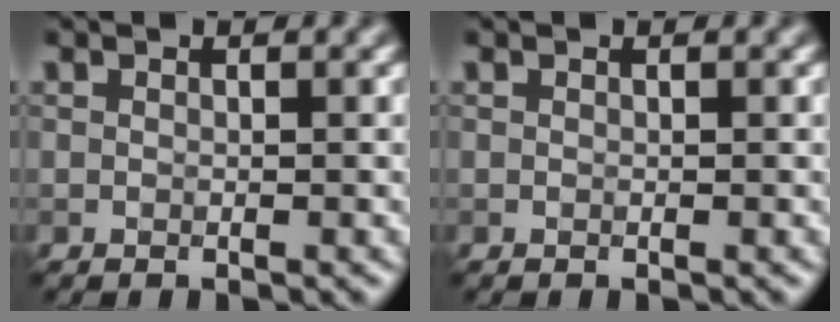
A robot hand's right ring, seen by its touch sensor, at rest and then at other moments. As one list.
[{"total": 0.0}]